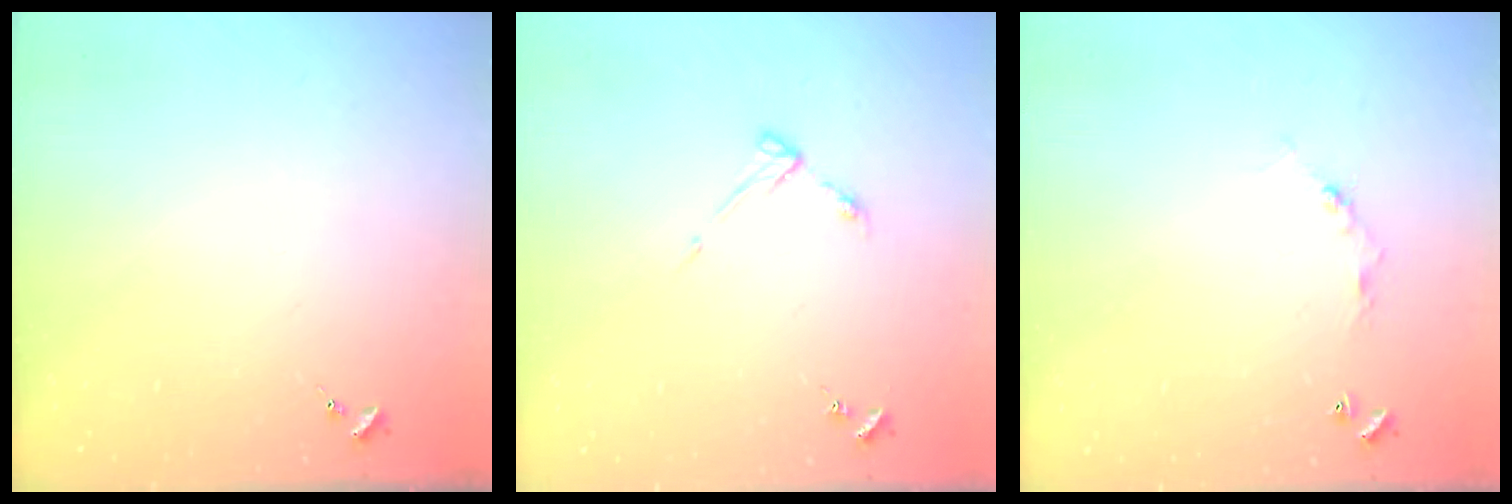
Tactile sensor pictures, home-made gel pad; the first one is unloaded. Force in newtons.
{"total": 4.6, "press": 4.6, "slide": 0.6}
{"total": 4.1, "press": 4.1, "slide": 0.3}